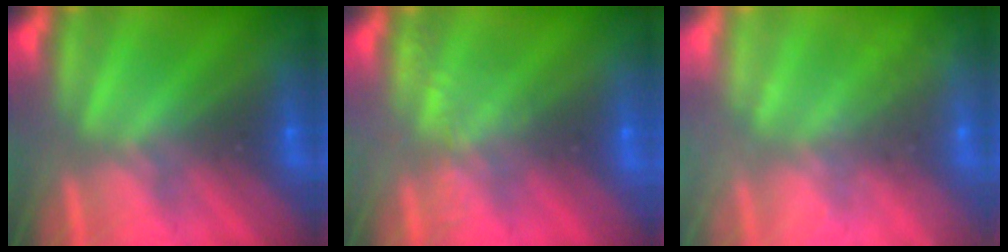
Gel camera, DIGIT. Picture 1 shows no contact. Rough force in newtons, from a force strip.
{"total": 2.2}
{"total": 2.4}